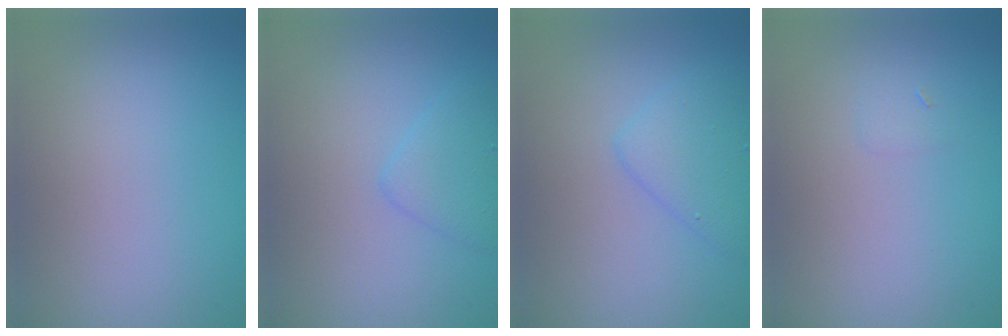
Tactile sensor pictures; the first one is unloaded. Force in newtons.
{"total": 2.0, "press": 2.0, "slide": 0.1}
{"total": 2.9, "press": 2.9, "slide": 0.1}
{"total": 0.5, "press": 0.5, "slide": 0.1}